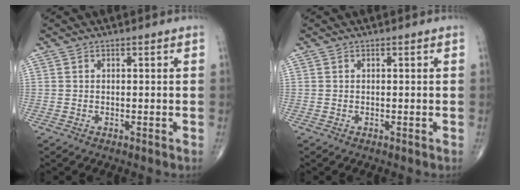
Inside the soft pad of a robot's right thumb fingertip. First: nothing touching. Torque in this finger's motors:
{"motor_torque": [0.01, 0.01, 0.00, 0.00, 0.01]}